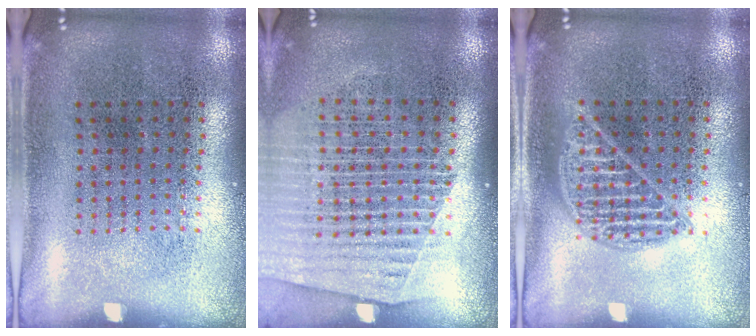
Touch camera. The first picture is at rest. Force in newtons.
{"total": 1.6, "press": 1.5, "slide": 0.5}
{"total": 1.0, "press": 1.0, "slide": 0.1}